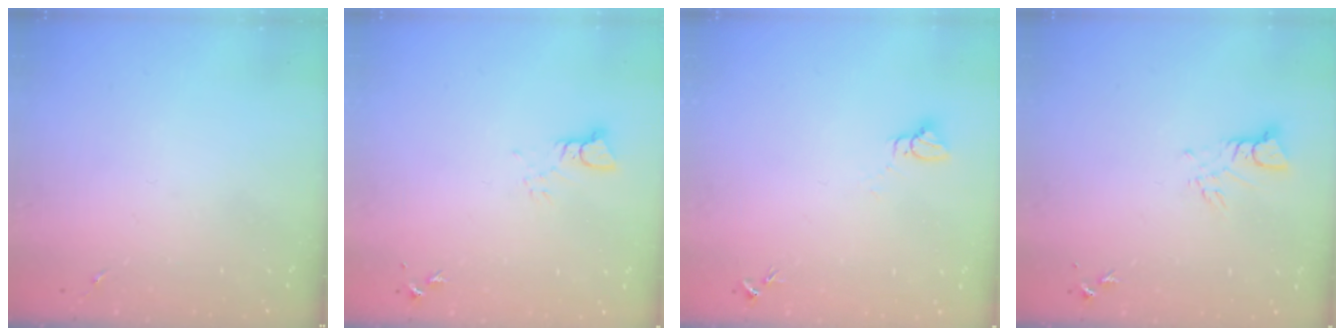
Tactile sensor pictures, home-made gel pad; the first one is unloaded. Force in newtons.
{"total": 3.1, "press": 3.1, "slide": 0.3}
{"total": 3.2, "press": 3.2, "slide": 0.1}
{"total": 3.7, "press": 3.7, "slide": 0.4}